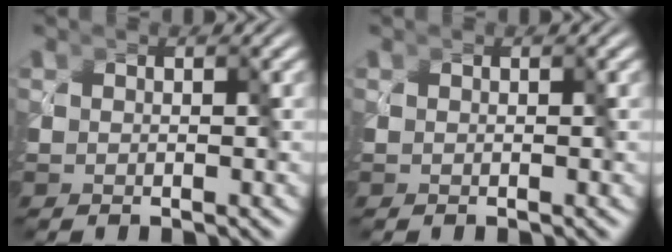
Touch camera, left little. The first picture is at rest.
{"total": 0.0}